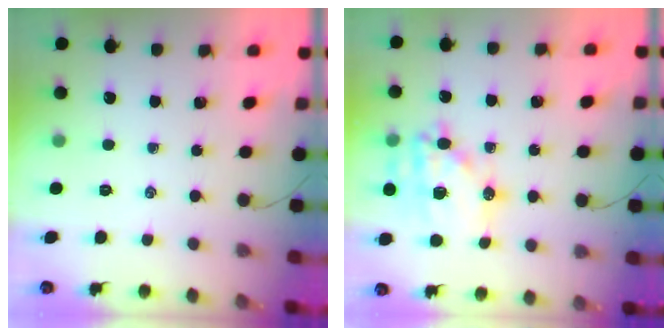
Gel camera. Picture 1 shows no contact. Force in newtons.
{"total": 19.0, "press": 18.6, "slide": 3.7}